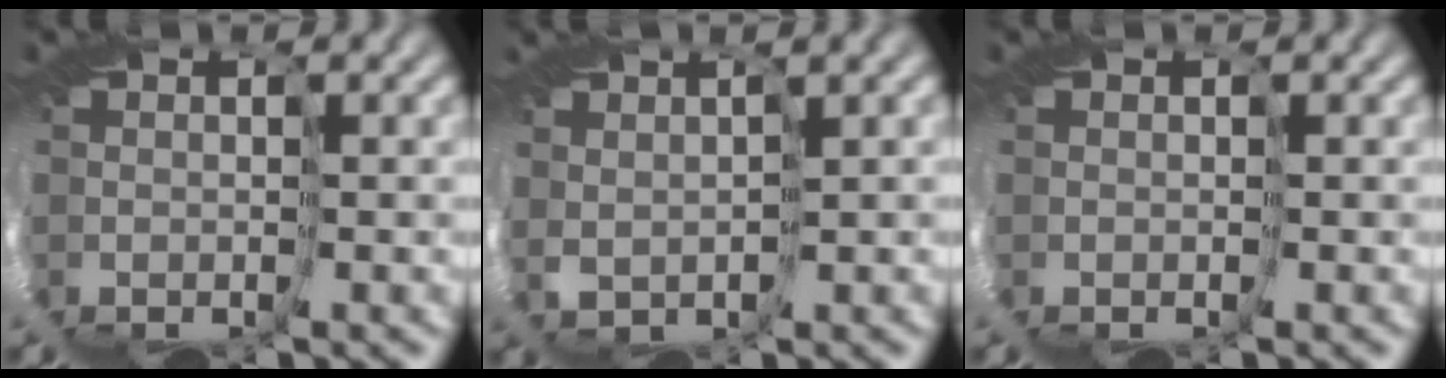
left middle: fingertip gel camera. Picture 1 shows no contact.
{"total": 3.3, "force": [2.0, -1.8, -1.9], "torque": [0.014, -0.011, 0.044]}
{"total": 0.0}